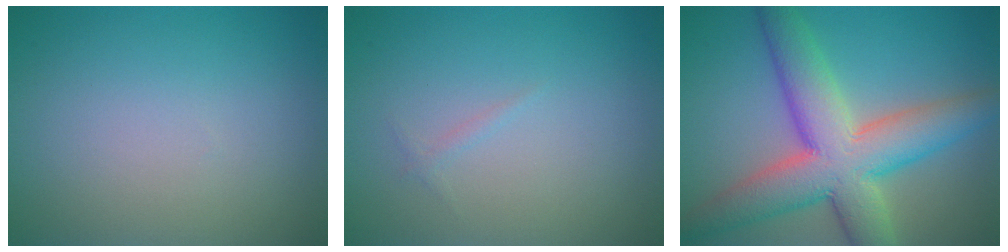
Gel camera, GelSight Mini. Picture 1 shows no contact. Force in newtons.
{"total": 0.5, "press": 0.5, "slide": 0.0}
{"total": 9.6, "press": 9.6, "slide": 0.4}